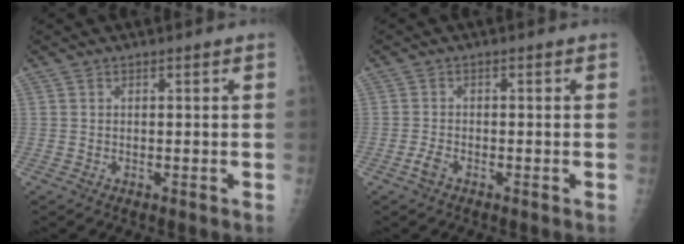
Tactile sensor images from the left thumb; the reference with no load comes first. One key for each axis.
{"total": 1.7, "fx": -1.2, "fy": 0.8, "fz": 0.9, "tx": -0.026, "ty": 0.001, "tz": -0.026}